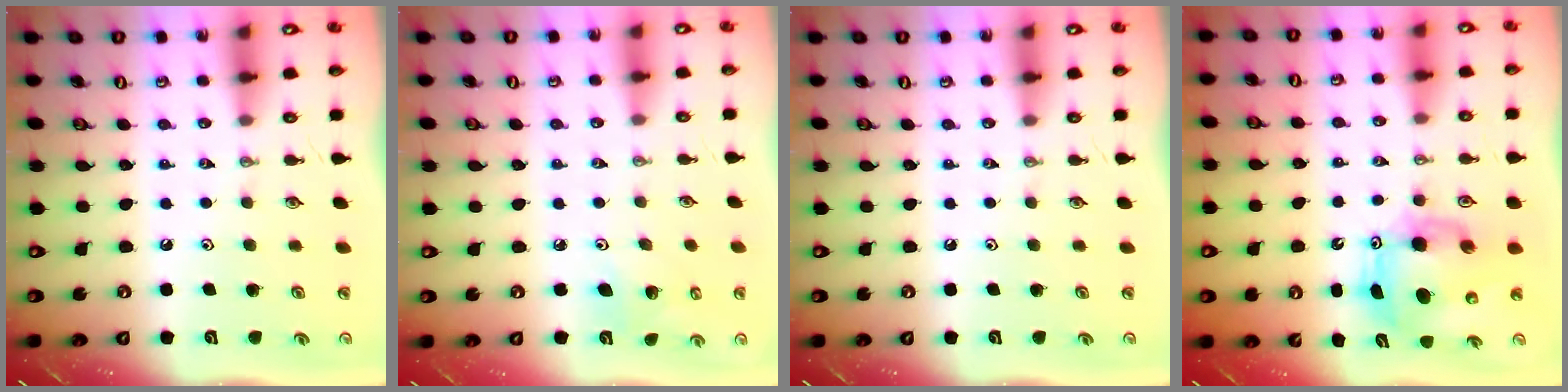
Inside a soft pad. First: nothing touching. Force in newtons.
{"total": 5.4, "press": 5.1, "slide": 1.7}
{"total": 0.0}
{"total": 10.0, "press": 9.9, "slide": 1.6}